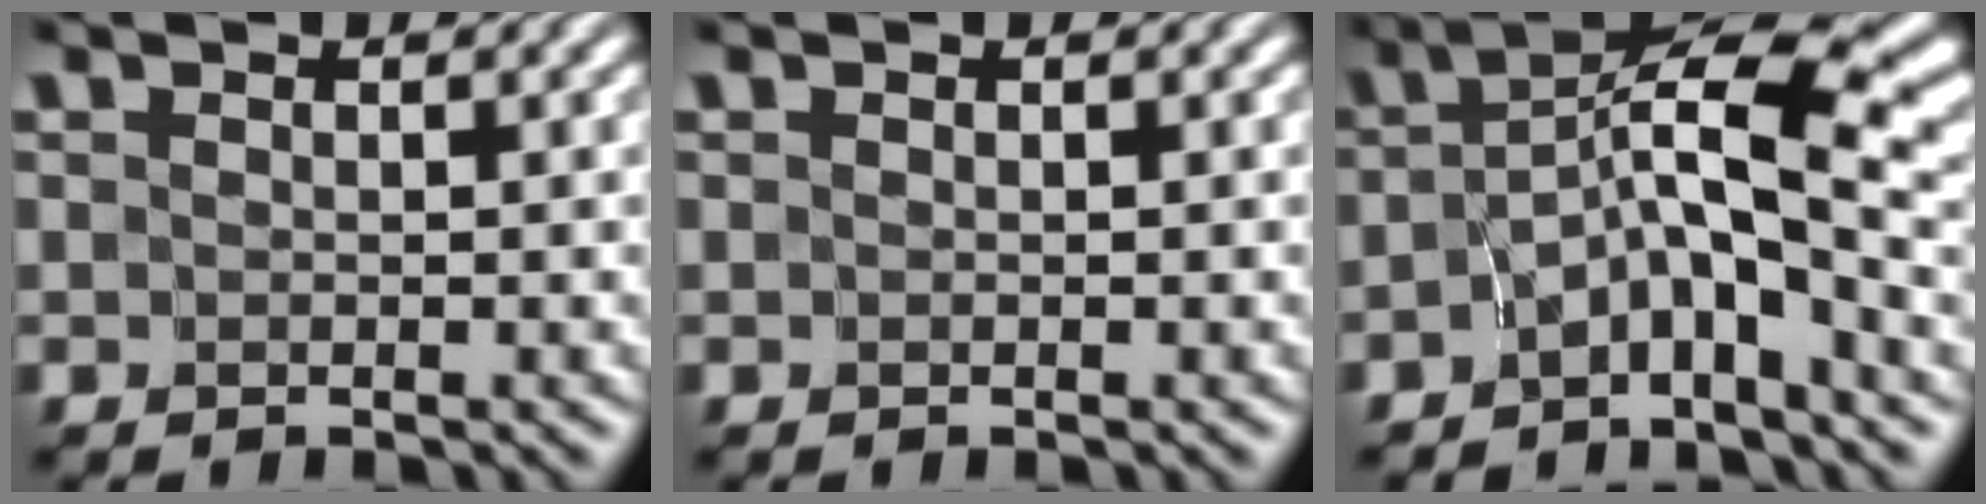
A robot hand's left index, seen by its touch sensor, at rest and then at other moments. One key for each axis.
{"total": 0.0}
{"total": 8.5, "fx": -0.9, "fy": 2.5, "fz": 8.0, "tx": -0.133, "ty": 0.012, "tz": -0.034}